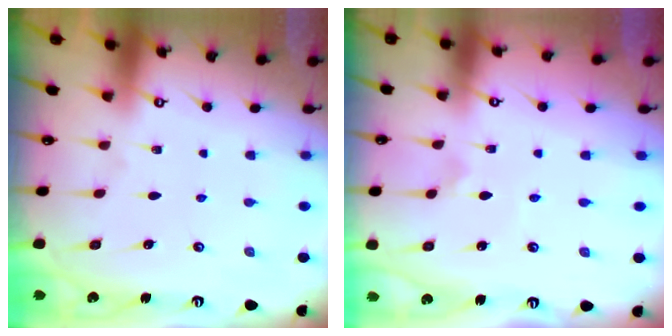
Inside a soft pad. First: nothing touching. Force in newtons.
{"total": 2.5, "press": 2.5, "slide": 0.0}